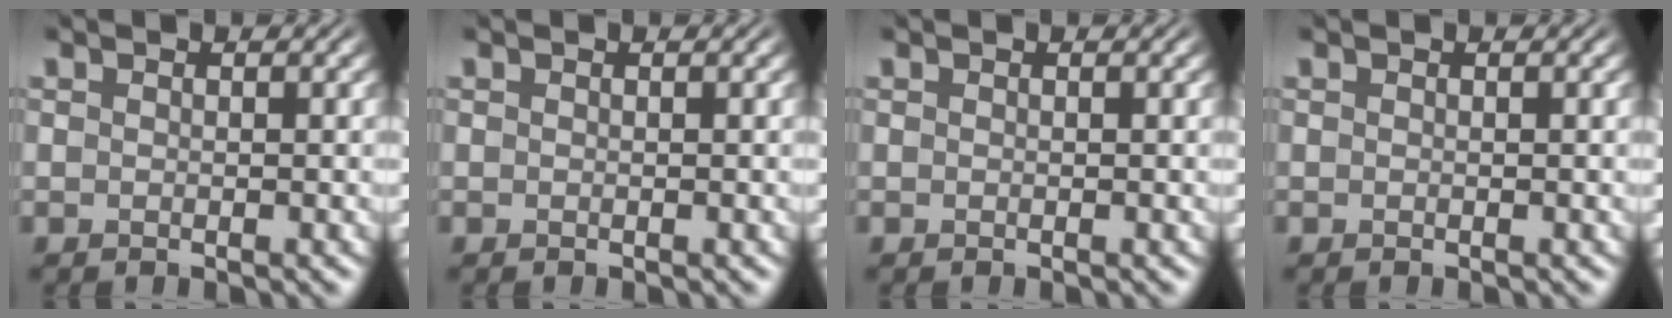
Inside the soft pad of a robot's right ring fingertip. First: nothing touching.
{"total": 0.0}
{"total": 0.0}
{"total": 0.0}